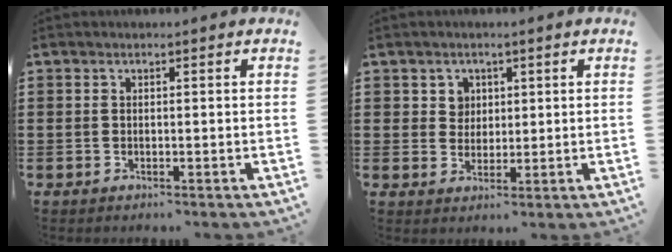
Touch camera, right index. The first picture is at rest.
{"total": 2.9, "force": [1.2, 2.6, 0.6], "torque": [-0.015, 0.007, 0.020]}